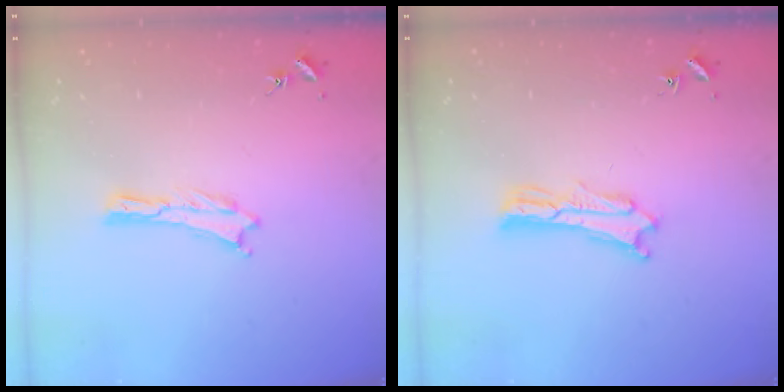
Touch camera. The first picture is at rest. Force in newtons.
{"total": 2.5, "press": 2.5, "slide": 0.1}